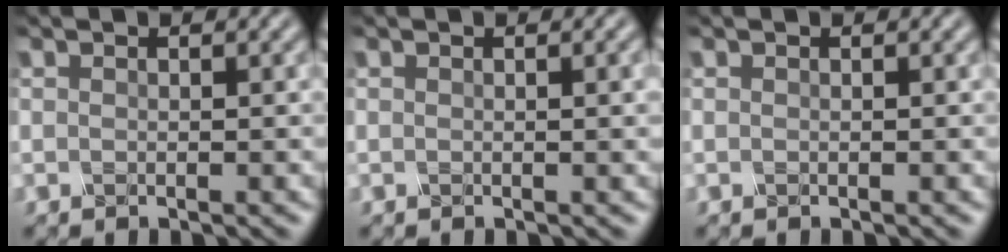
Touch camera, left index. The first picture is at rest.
{"total": 1.3, "force": [0.2, 0.3, 1.3], "torque": [-0.012, 0.004, 0.000]}
{"total": 0.0}